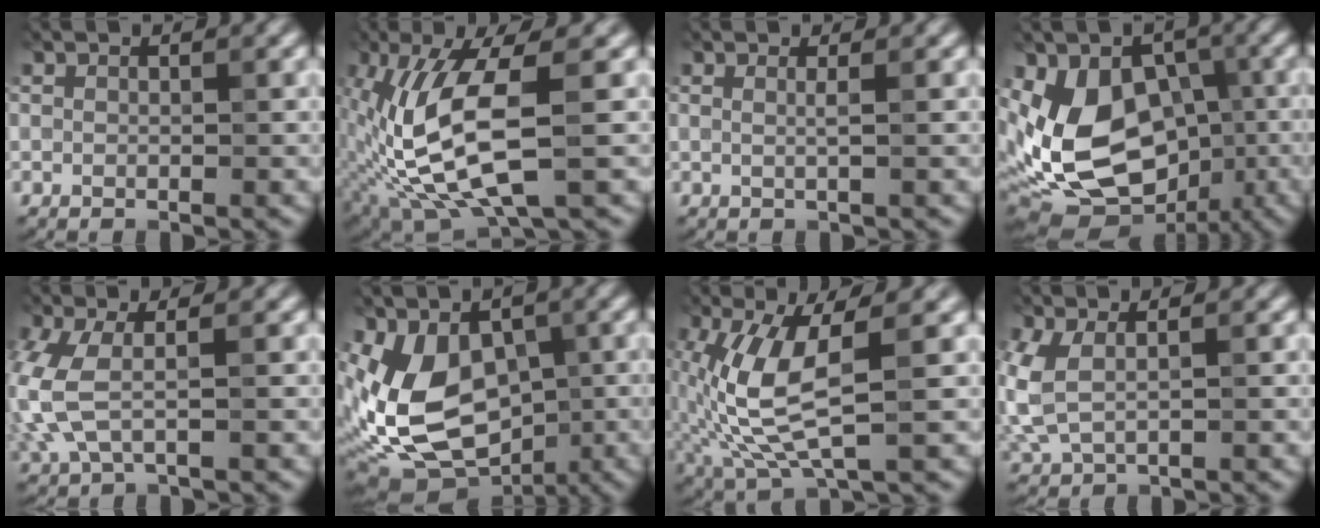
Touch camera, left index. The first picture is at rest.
{"total": 9.3, "force": [-1.7, 2.8, 8.7], "torque": [-0.186, 0.000, -0.022]}
{"total": 0.7, "force": [0.0, 0.2, 0.7], "torque": [-0.008, -0.001, -0.004]}
{"total": 12.1, "force": [-3.0, 8.8, 7.8], "torque": [-0.103, 0.013, -0.039]}
{"total": 4.3, "force": [-0.3, 1.8, 4.0], "torque": [-0.124, -0.002, 0.004]}
{"total": 9.9, "force": [-2.0, 6.6, 7.1], "torque": [-0.132, -0.014, -0.018]}
{"total": 7.4, "force": [-0.2, 2.2, 7.1], "torque": [-0.169, -0.005, 0.013]}
{"total": 3.6, "force": [0.0, 2.0, 3.0], "torque": [-0.097, -0.002, 0.009]}